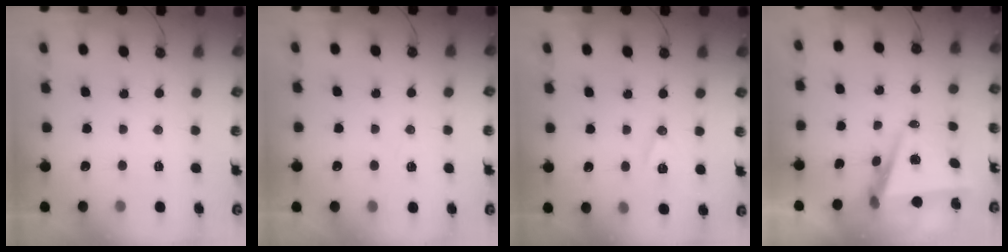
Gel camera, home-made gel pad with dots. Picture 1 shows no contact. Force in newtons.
{"total": 3.6, "press": 3.4, "slide": 1.3}
{"total": 9.3, "press": 8.6, "slide": 3.6}
{"total": 6.9, "press": 5.3, "slide": 4.4}